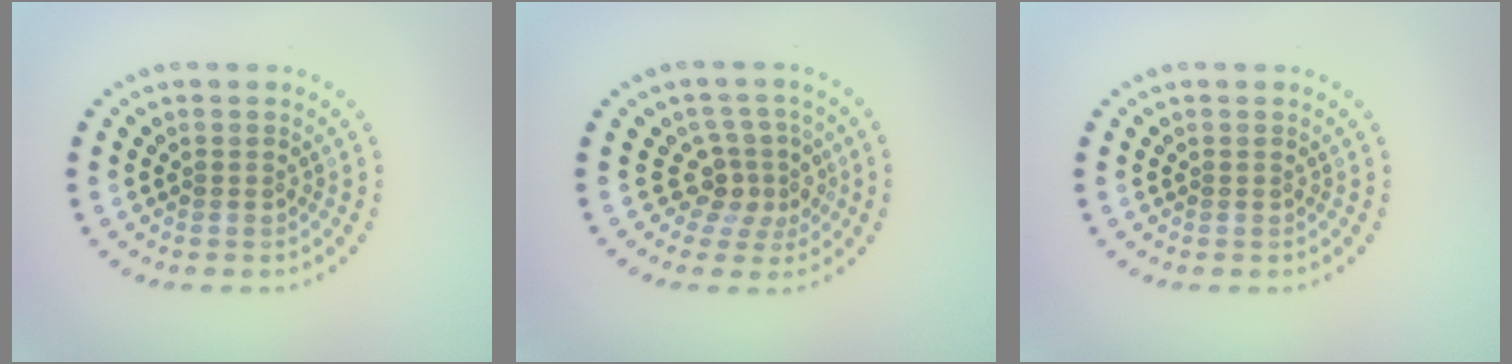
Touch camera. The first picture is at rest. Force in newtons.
{"total": 3.1, "press": 2.2, "slide": 2.1}
{"total": 0.0}